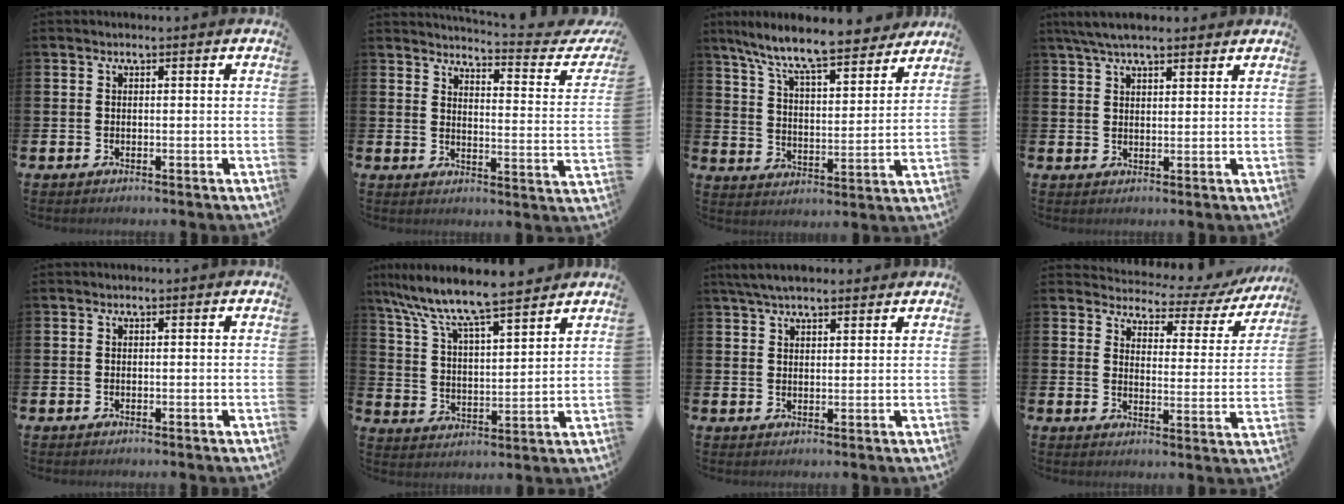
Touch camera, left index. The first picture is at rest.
{"total": 3.8, "force": [3.6, 0.1, 1.3], "torque": [-0.022, -0.045, 0.046]}
{"total": 10.1, "force": [9.2, 1.4, 4.0], "torque": [-0.110, -0.062, 0.156]}
{"total": 5.4, "force": [4.7, 1.2, 2.3], "torque": [-0.050, -0.011, 0.086]}
{"total": 0.0}
{"total": 9.3, "force": [8.5, 0.7, 3.8], "torque": [-0.110, -0.053, 0.145]}
{"total": 4.7, "force": [4.2, 1.3, 1.7], "torque": [-0.039, -0.008, 0.078]}
{"total": 3.9, "force": [3.4, 1.6, 0.9], "torque": [-0.033, -0.035, 0.049]}